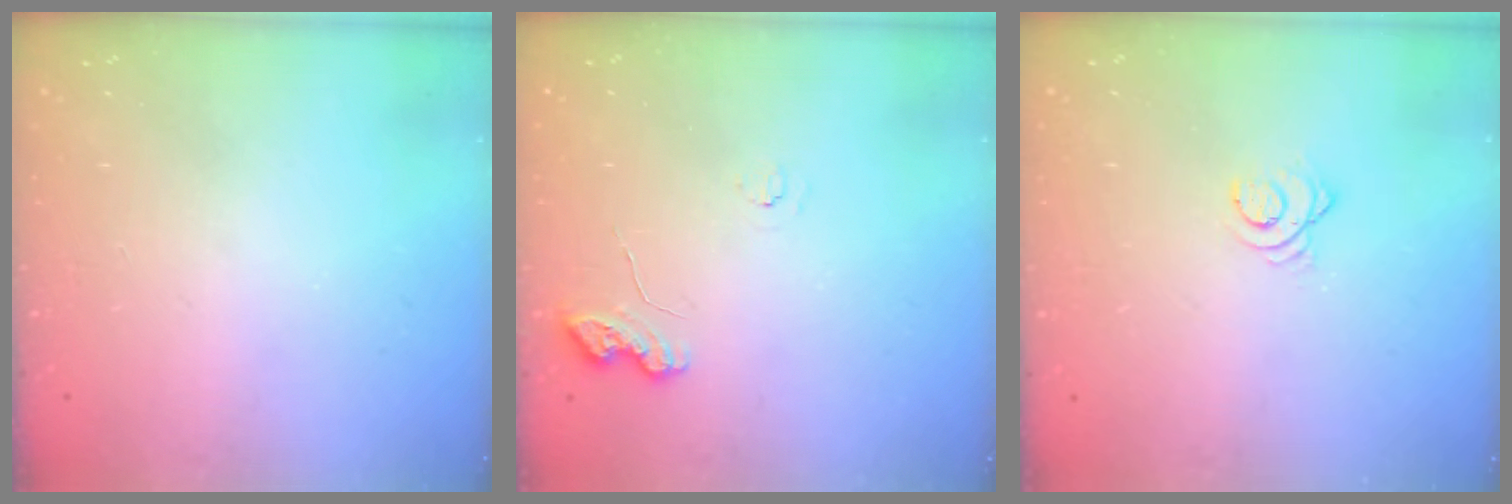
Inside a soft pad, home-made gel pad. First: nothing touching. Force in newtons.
{"total": 4.6, "press": 4.5, "slide": 0.9}
{"total": 3.4, "press": 3.3, "slide": 0.4}